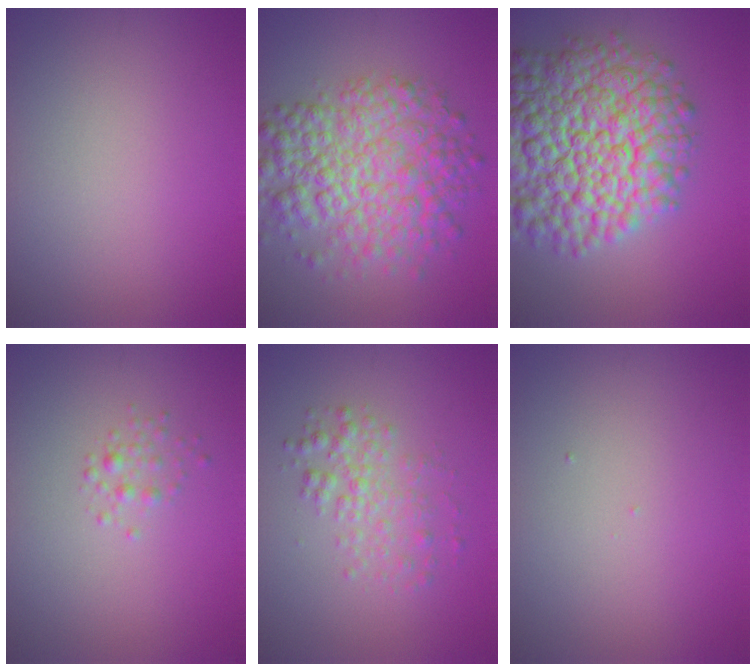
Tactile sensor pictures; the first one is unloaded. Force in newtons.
{"total": 8.4, "press": 8.4, "slide": 0.1}
{"total": 14.5, "press": 14.5, "slide": 0.5}
{"total": 1.2, "press": 1.2, "slide": 0.0}
{"total": 2.7, "press": 2.7, "slide": 0.0}
{"total": 0.0}